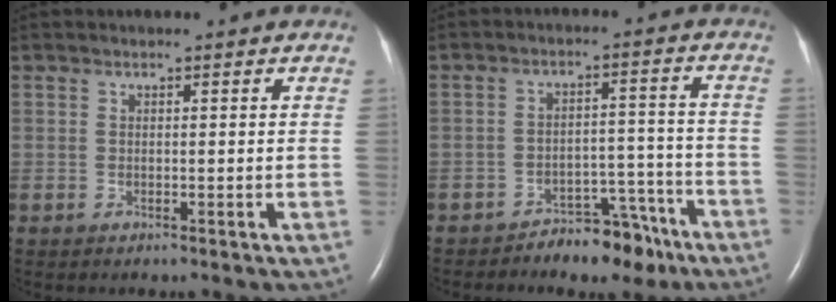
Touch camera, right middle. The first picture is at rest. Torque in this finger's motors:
{"motor_torque": [0.15, -0.14, 0.04, 0.04]}